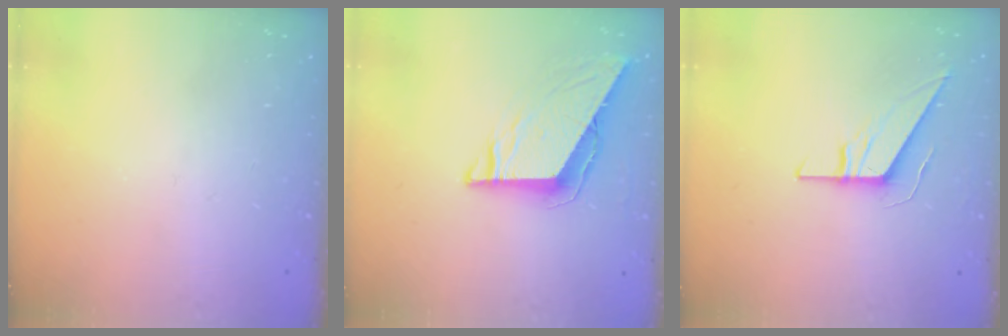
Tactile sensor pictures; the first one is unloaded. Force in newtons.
{"total": 7.6, "press": 7.6, "slide": 0.3}
{"total": 9.2, "press": 9.1, "slide": 0.9}